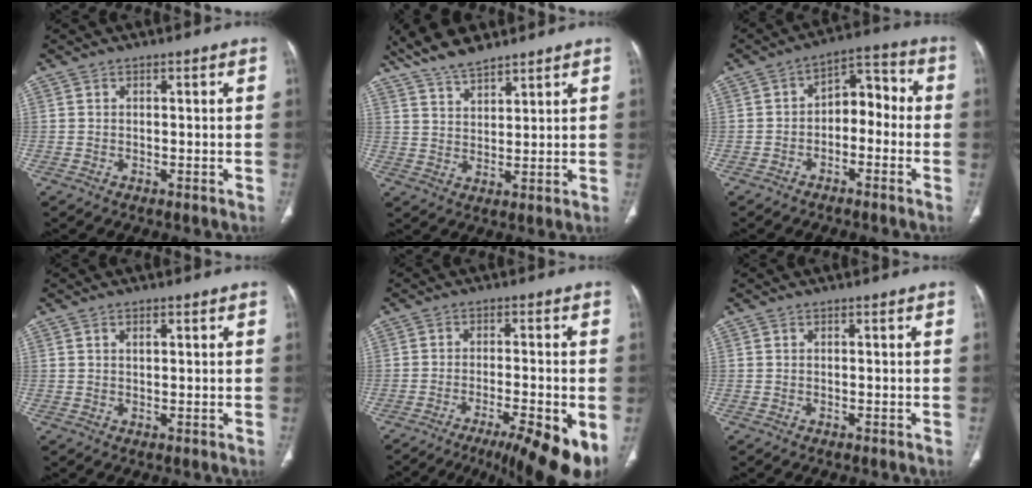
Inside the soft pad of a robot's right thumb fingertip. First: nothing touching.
{"total": 8.6, "force": [7.3, 2.3, 3.9], "torque": [-0.066, -0.027, 0.143]}
{"total": 8.1, "force": [-2.0, 5.4, 5.7], "torque": [-0.051, 0.048, -0.044]}
{"total": 1.5, "force": [0.7, 0.7, 1.1], "torque": [-0.019, -0.001, 0.012]}
{"total": 13.6, "force": [-6.8, 2.5, 11.5], "torque": [-0.136, 0.001, -0.101]}
{"total": 0.0}